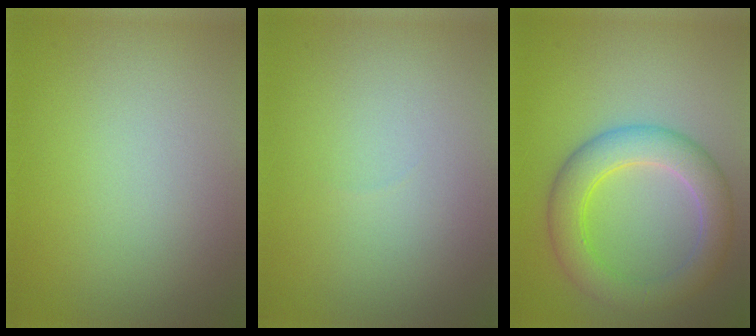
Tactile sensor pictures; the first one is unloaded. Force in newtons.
{"total": 0.0}
{"total": 5.4, "press": 5.4, "slide": 0.2}